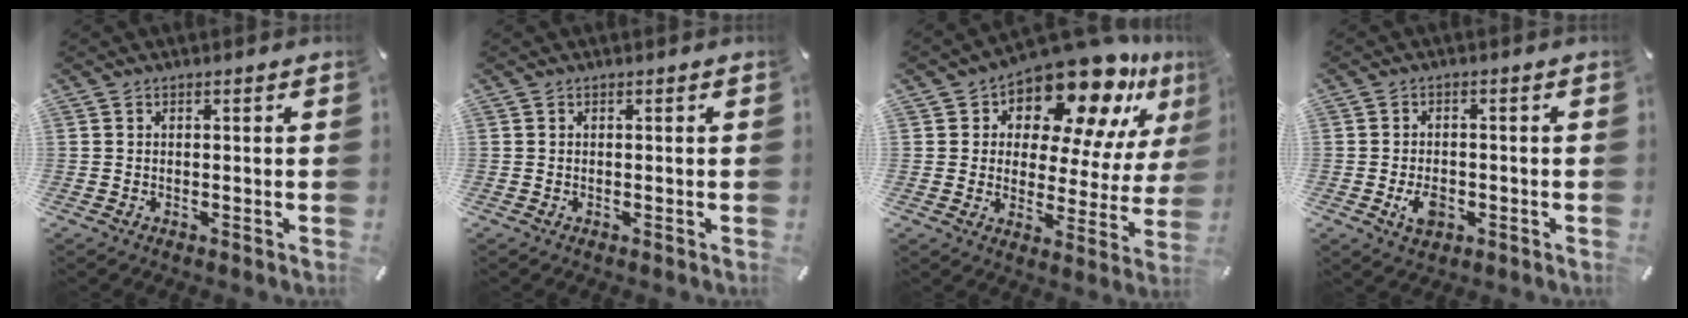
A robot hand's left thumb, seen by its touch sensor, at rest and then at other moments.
{"total": 0.0}
{"total": 16.8, "force": [12.6, 7.2, 8.4], "torque": [-0.128, -0.105, 0.211]}
{"total": 4.7, "force": [-1.5, 3.2, 3.1], "torque": [-0.057, 0.000, -0.028]}